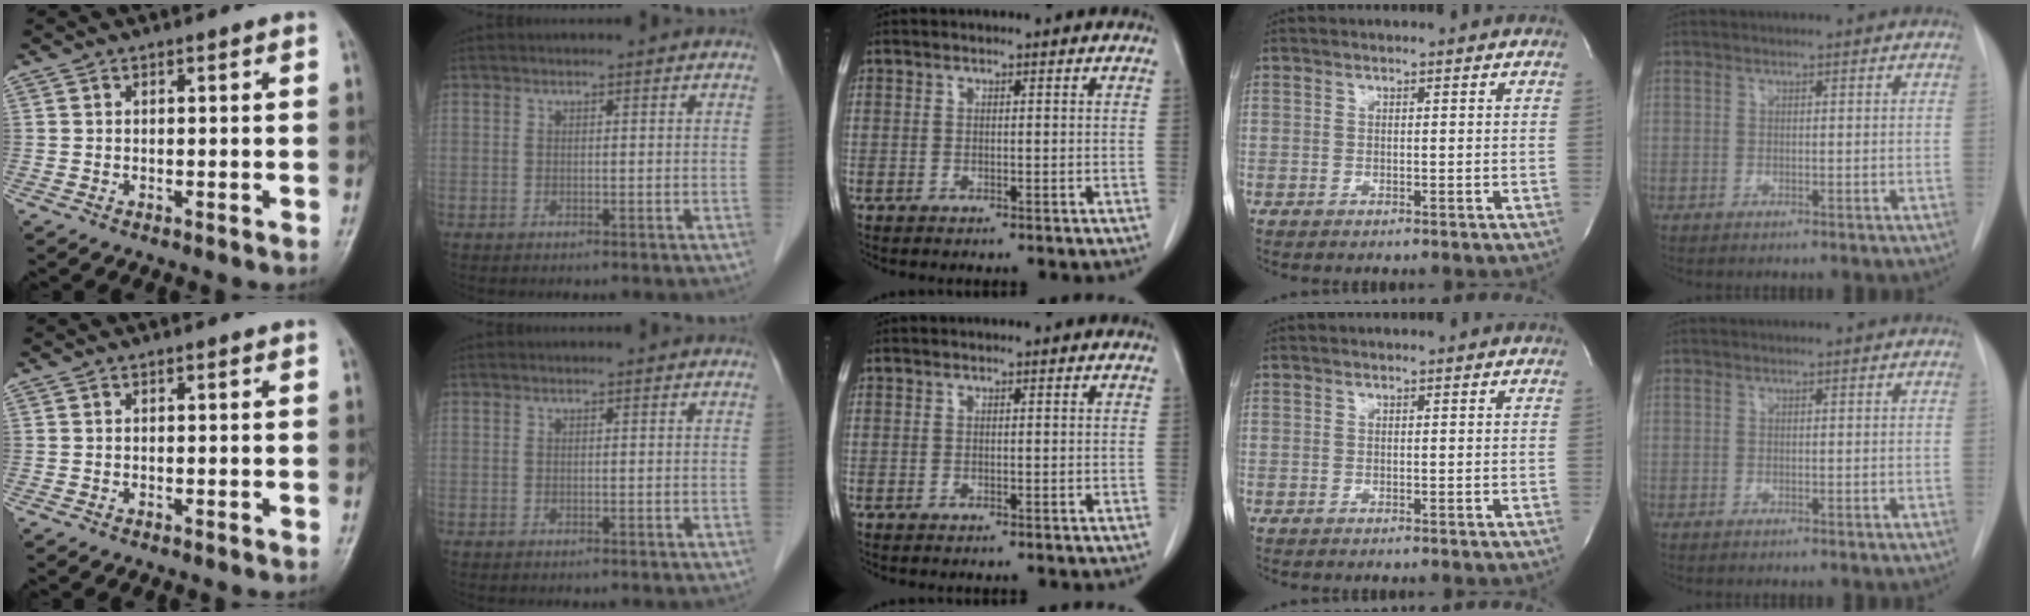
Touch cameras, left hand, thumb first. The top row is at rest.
{}